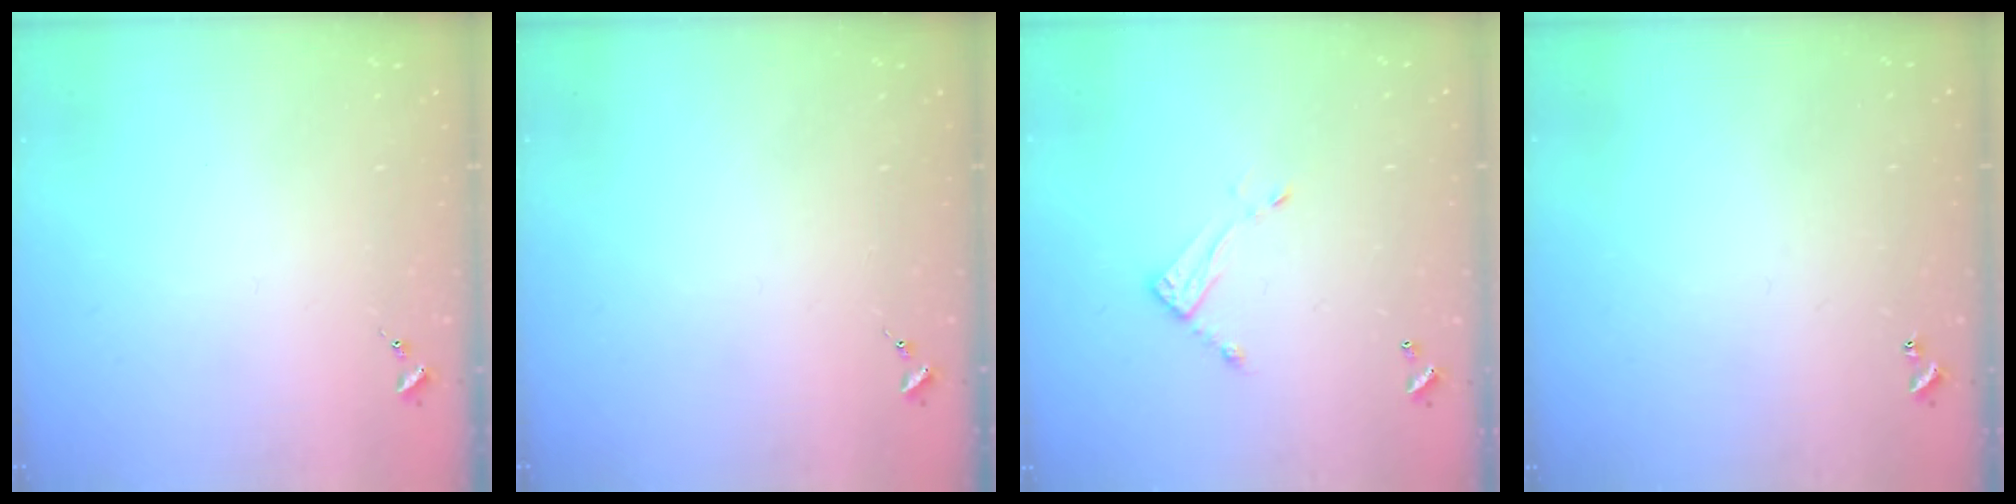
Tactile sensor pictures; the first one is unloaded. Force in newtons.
{"total": 0.0}
{"total": 7.2, "press": 7.2, "slide": 0.3}
{"total": 0.9, "press": 0.9, "slide": 0.2}